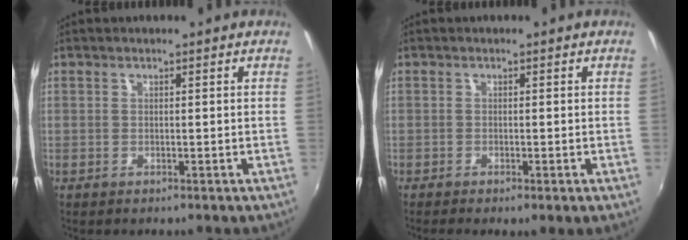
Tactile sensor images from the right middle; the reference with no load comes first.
{"total": 1.4, "force": [-0.7, 0.0, 1.3], "torque": [-0.021, -0.006, -0.012]}